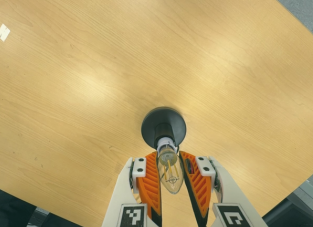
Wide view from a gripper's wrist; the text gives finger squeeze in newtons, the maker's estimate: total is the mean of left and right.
{"total": 12.2, "left": 11.7, "right": 12.6}